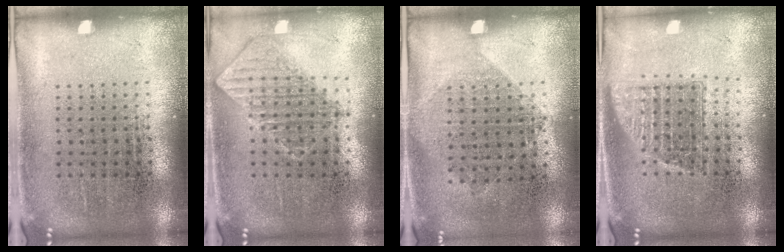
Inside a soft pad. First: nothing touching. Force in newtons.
{"total": 0.8, "press": 0.8, "slide": 0.0}
{"total": 1.0, "press": 0.9, "slide": 0.5}
{"total": 1.4, "press": 1.1, "slide": 0.8}